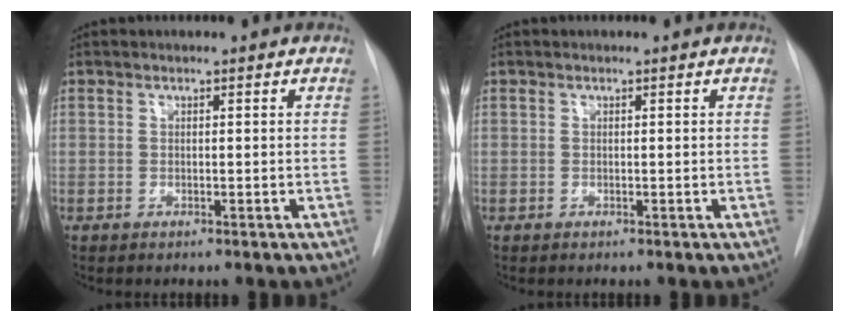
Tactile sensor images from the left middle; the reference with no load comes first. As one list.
[{"total": 0.0}]